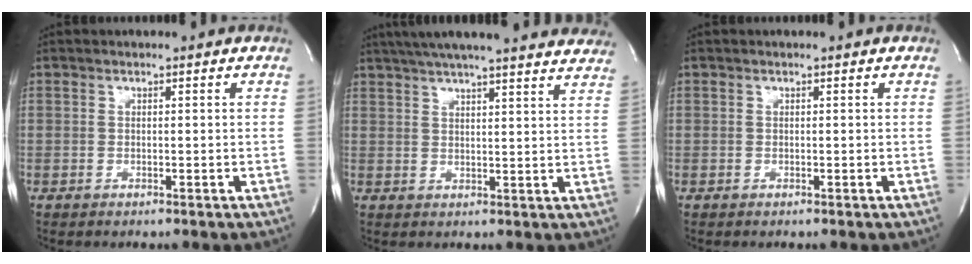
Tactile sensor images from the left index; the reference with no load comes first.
{"total": 26.4, "force": [23.6, 2.0, 11.7], "torque": [-0.192, -0.003, 0.296]}
{"total": 0.0}